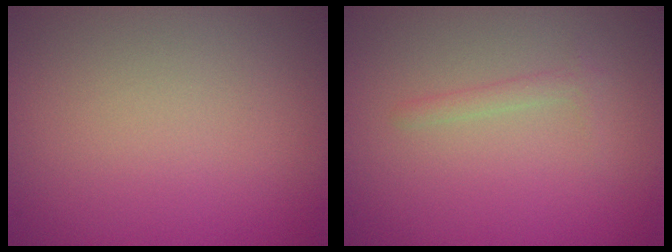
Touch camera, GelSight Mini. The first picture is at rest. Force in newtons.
{"total": 1.0, "press": 1.0, "slide": 0.0}